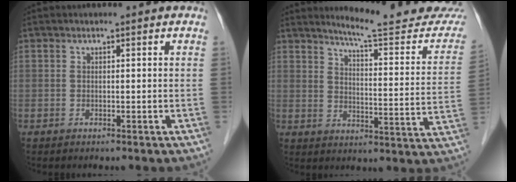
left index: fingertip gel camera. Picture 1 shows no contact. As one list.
[{"total": 17.3, "force": [16.2, 0.6, 6.0], "torque": [-0.078, -0.080, 0.198]}]